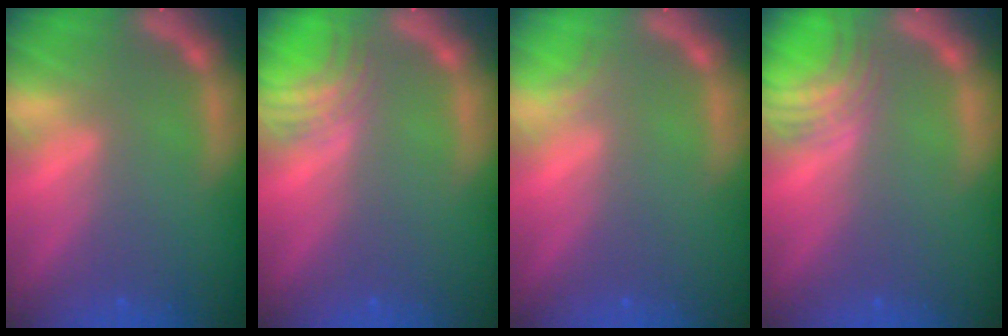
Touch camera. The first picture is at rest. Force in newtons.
{"total": 3.9}
{"total": 0.9}
{"total": 4.5}